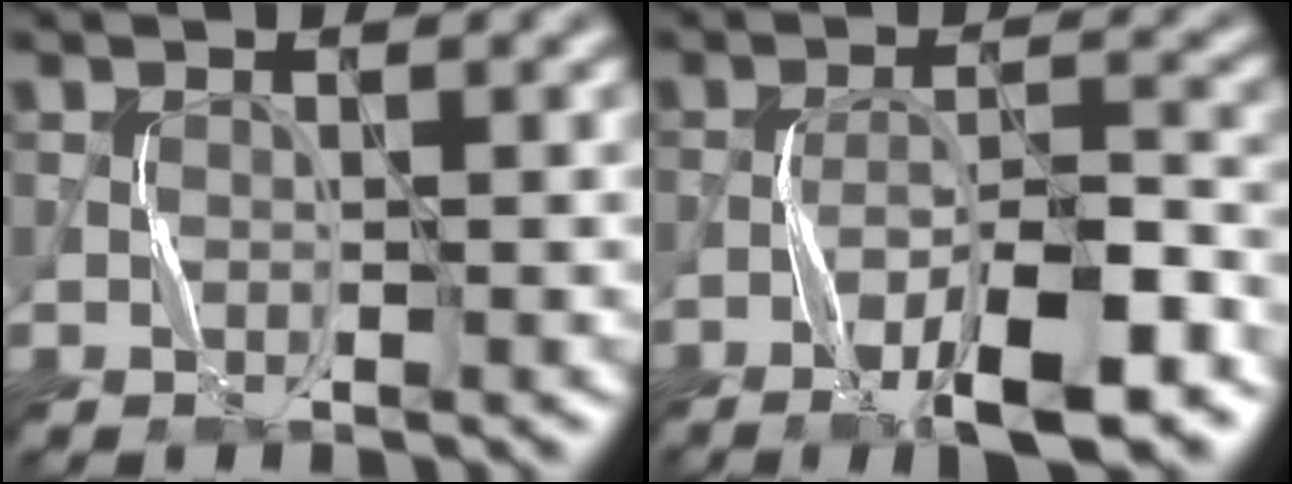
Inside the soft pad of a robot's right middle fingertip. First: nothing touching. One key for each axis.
{"total": 8.4, "fx": -4.9, "fy": 2.0, "fz": 6.6, "tx": -0.108, "ty": 0.008, "tz": -0.079}